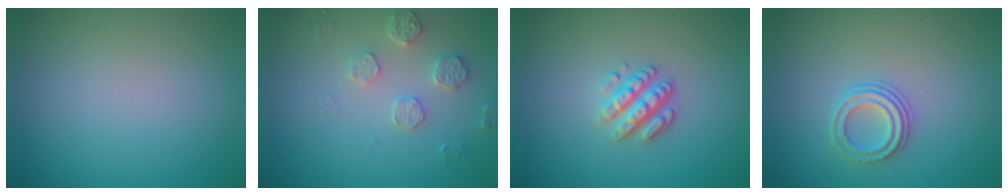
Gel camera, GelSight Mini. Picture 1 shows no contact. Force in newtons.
{"total": 2.5, "press": 2.5, "slide": 0.5}
{"total": 3.2, "press": 2.5, "slide": 2.0}
{"total": 2.5, "press": 2.2, "slide": 1.2}